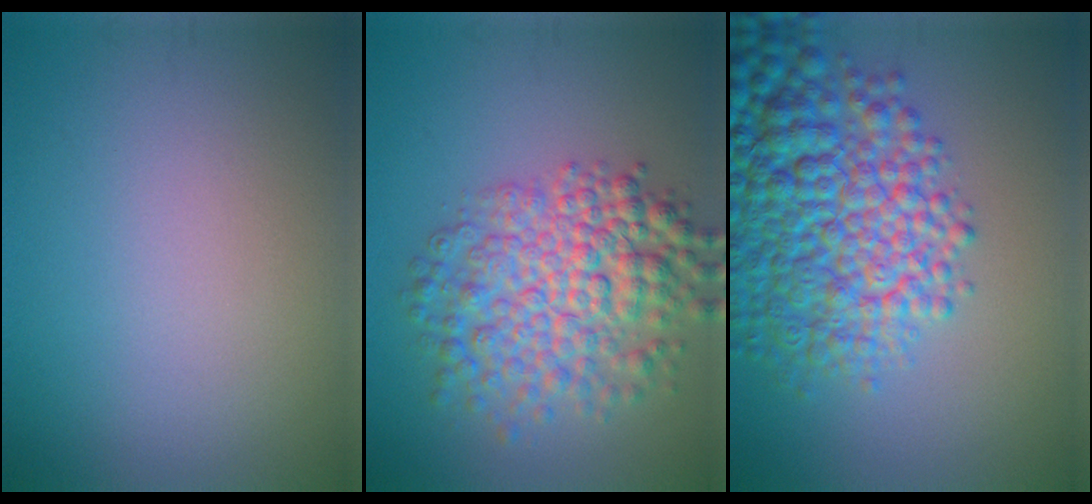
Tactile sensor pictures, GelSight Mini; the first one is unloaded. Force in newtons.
{"total": 7.4, "press": 7.4, "slide": 0.2}
{"total": 10.2, "press": 10.2, "slide": 0.3}